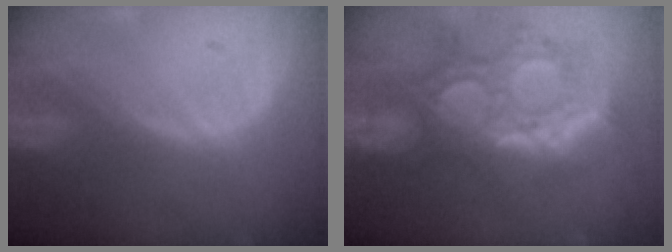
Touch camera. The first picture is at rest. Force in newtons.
{"total": 12.0, "press": 10.8, "slide": 5.3}